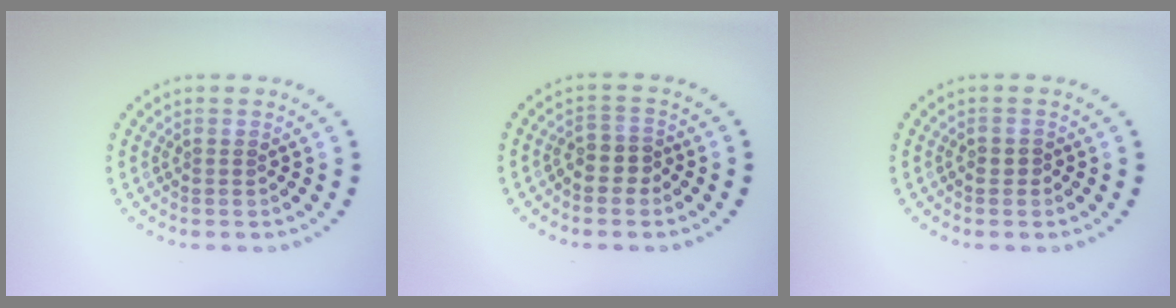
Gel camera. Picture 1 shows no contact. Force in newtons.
{"total": 2.5, "press": 2.2, "slide": 1.1}
{"total": 0.6, "press": 0.6, "slide": 0.3}